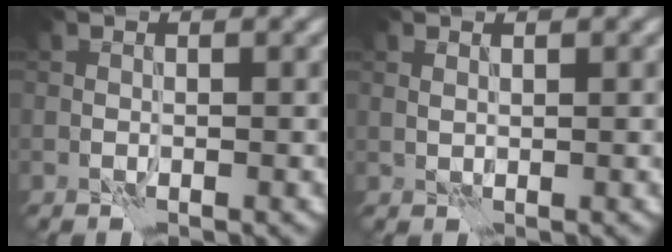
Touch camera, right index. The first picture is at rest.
{"total": 0.6, "force": [0.5, 0.1, -0.1], "torque": [-0.003, 0.000, 0.012]}